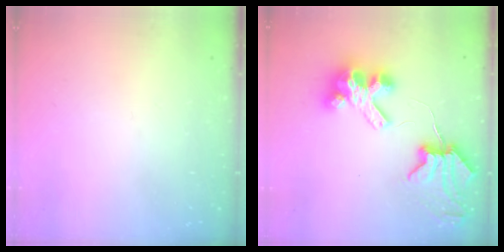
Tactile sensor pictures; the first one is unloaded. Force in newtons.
{"total": 9.0, "press": 8.9, "slide": 1.1}